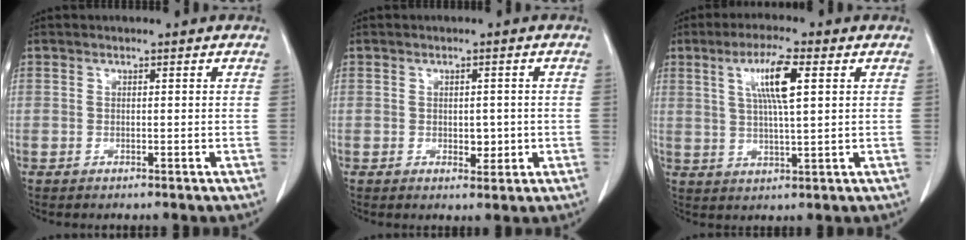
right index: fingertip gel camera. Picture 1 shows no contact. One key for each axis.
{"total": 2.7, "fx": -0.4, "fy": 1.6, "fz": 2.1, "tx": -0.022, "ty": 0.000, "tz": 0.001}
{"total": 7.7, "fx": 2.5, "fy": 0.5, "fz": 7.2, "tx": -0.136, "ty": 0.004, "tz": 0.046}